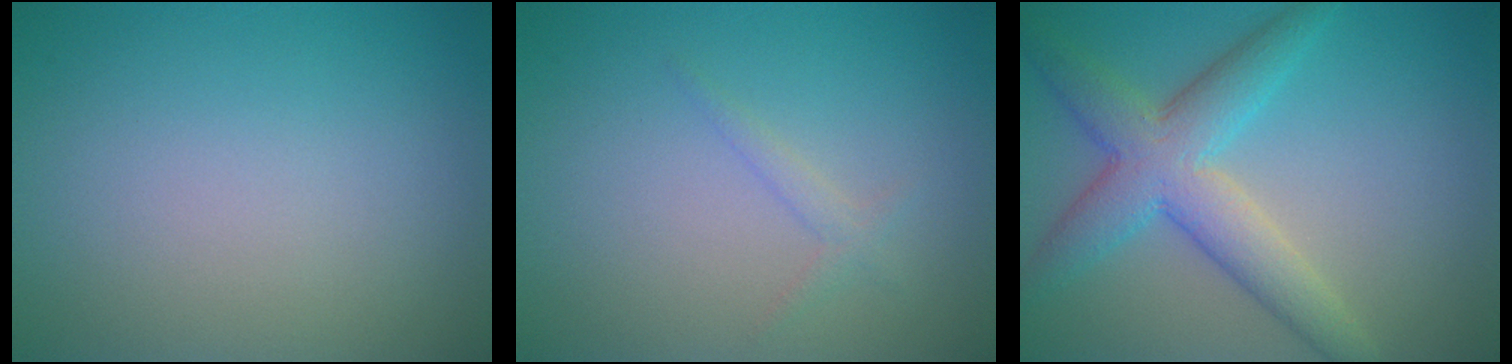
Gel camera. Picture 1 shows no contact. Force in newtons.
{"total": 1.1, "press": 1.1, "slide": 0.1}
{"total": 5.9, "press": 5.9, "slide": 0.1}